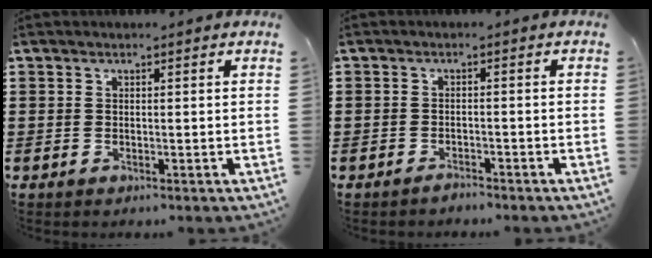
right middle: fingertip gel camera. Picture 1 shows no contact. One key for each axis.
{"total": 1.3, "fx": -1.3, "fy": 0.2, "fz": 0.1, "tx": -0.005, "ty": 0.002, "tz": -0.027}